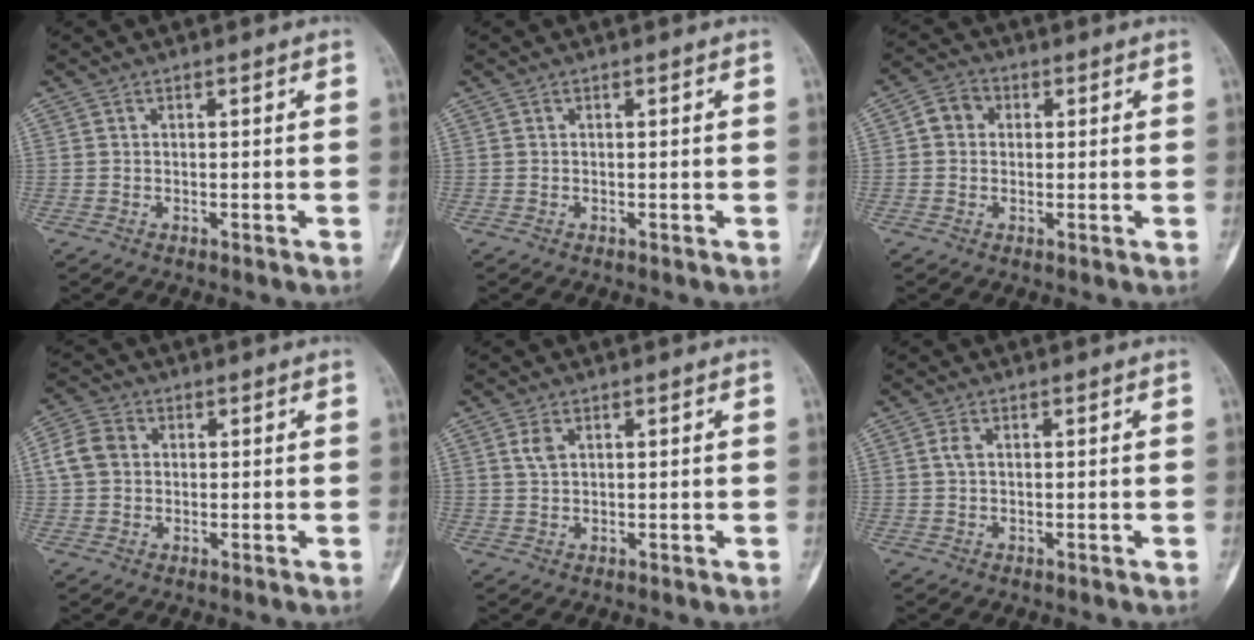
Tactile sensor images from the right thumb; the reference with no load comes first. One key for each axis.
{"total": 0.0}
{"total": 4.2, "fx": 0.6, "fy": 3.7, "fz": 2.0, "tx": -0.018, "ty": 0.011, "tz": 0.001}
{"total": 5.7, "fx": 0.7, "fy": 4.7, "fz": 3.1, "tx": -0.062, "ty": 0.012, "tz": 0.009}
{"total": 2.2, "fx": 1.0, "fy": 1.2, "fz": 1.6, "tx": -0.031, "ty": 0.002, "tz": 0.023}
{"total": 1.3, "fx": 0.3, "fy": 0.7, "fz": 1.1, "tx": -0.026, "ty": 0.002, "tz": 0.005}